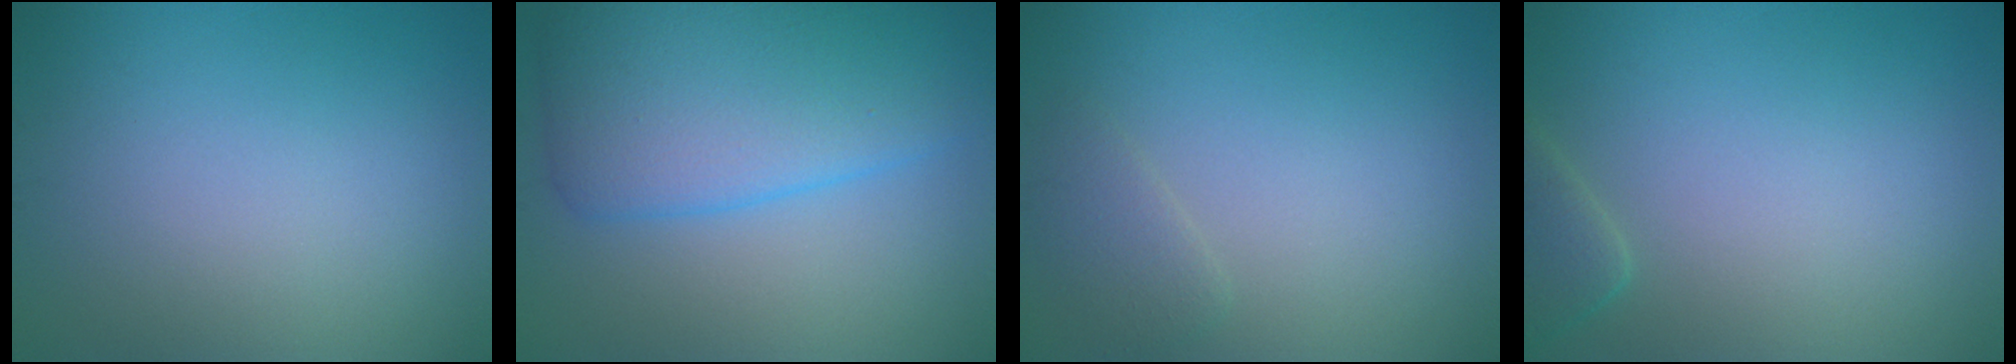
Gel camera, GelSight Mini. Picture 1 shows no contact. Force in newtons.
{"total": 8.0, "press": 8.0, "slide": 0.3}
{"total": 1.6, "press": 1.6, "slide": 0.2}
{"total": 2.3, "press": 2.2, "slide": 0.4}